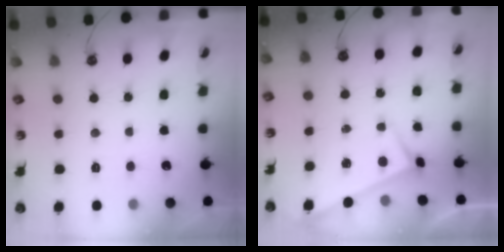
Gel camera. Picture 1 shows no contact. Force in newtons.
{"total": 3.2, "press": 3.1, "slide": 0.3}